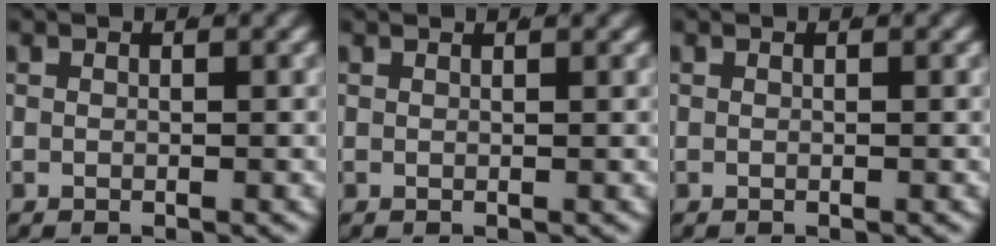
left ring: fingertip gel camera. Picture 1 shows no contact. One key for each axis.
{"total": 0.8, "fx": 0.7, "fy": -0.4, "fz": 0.1, "tx": 0.004, "ty": 0.001, "tz": 0.010}
{"total": 0.0}